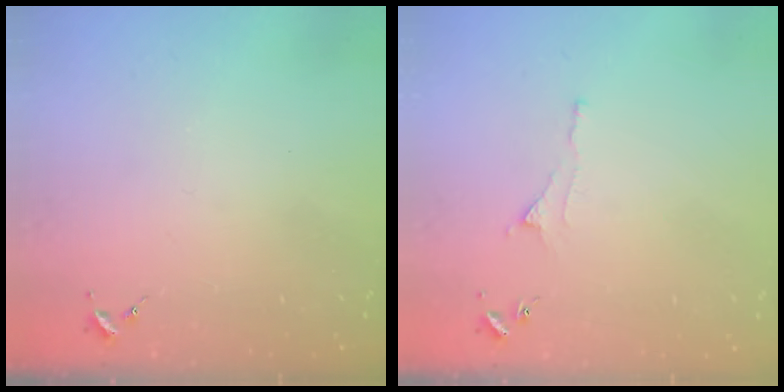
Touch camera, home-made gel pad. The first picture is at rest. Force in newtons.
{"total": 3.7, "press": 3.6, "slide": 0.7}